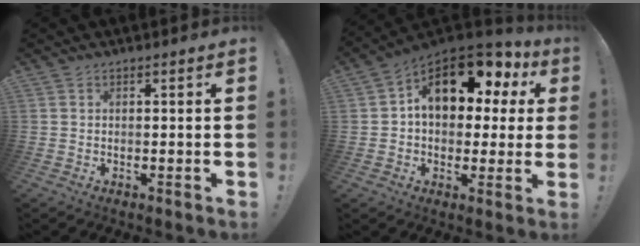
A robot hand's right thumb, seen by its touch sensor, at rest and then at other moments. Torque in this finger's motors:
{"motor_torque": [2.50, 2.51, 0.44, -0.09, 0.13]}